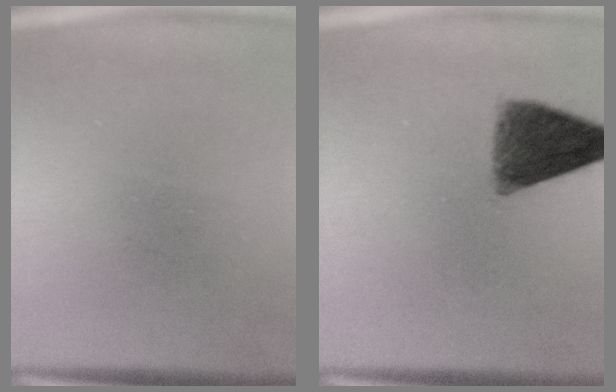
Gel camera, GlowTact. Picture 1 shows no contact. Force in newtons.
{"total": 9.0}